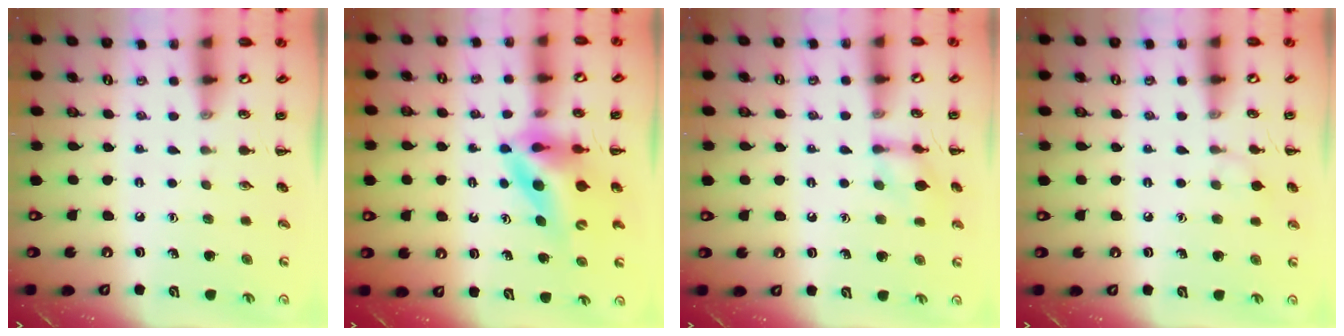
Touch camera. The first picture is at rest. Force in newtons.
{"total": 9.6, "press": 9.1, "slide": 3.0}
{"total": 9.2, "press": 9.1, "slide": 0.7}
{"total": 5.0, "press": 4.6, "slide": 1.8}